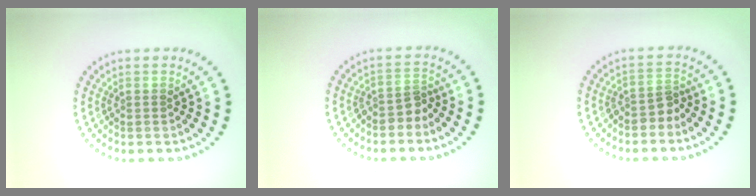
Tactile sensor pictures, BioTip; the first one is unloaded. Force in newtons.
{"total": 2.0, "press": 1.4, "slide": 1.4}
{"total": 2.0, "press": 1.4, "slide": 1.4}